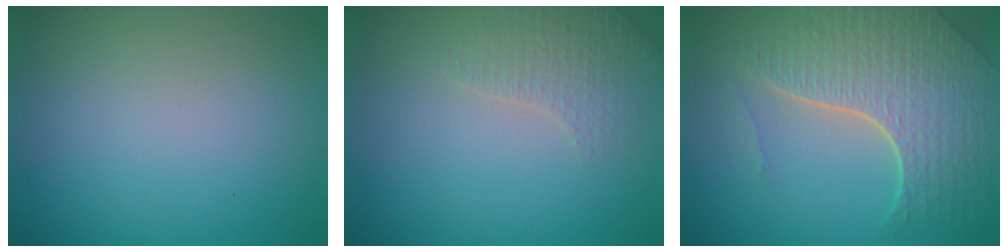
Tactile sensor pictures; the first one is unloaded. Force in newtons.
{"total": 2.3, "press": 2.2, "slide": 0.7}
{"total": 7.4, "press": 5.3, "slide": 5.2}